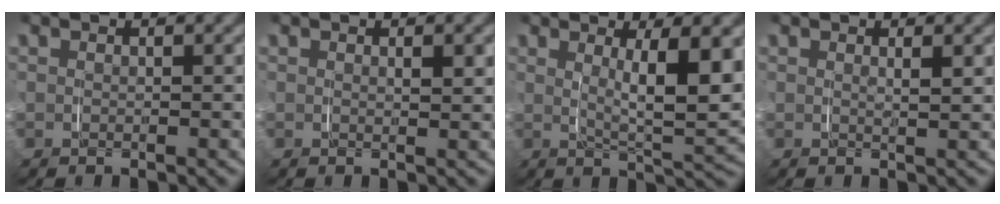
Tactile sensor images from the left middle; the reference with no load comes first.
{"total": 0.6, "force": [0.5, -0.2, 0.1], "torque": [-0.001, 0.000, 0.010]}
{"total": 5.9, "force": [2.0, 1.0, 5.4], "torque": [-0.066, 0.005, 0.036]}
{"total": 1.1, "force": [0.9, -0.7, -0.1], "torque": [0.001, 0.001, 0.017]}